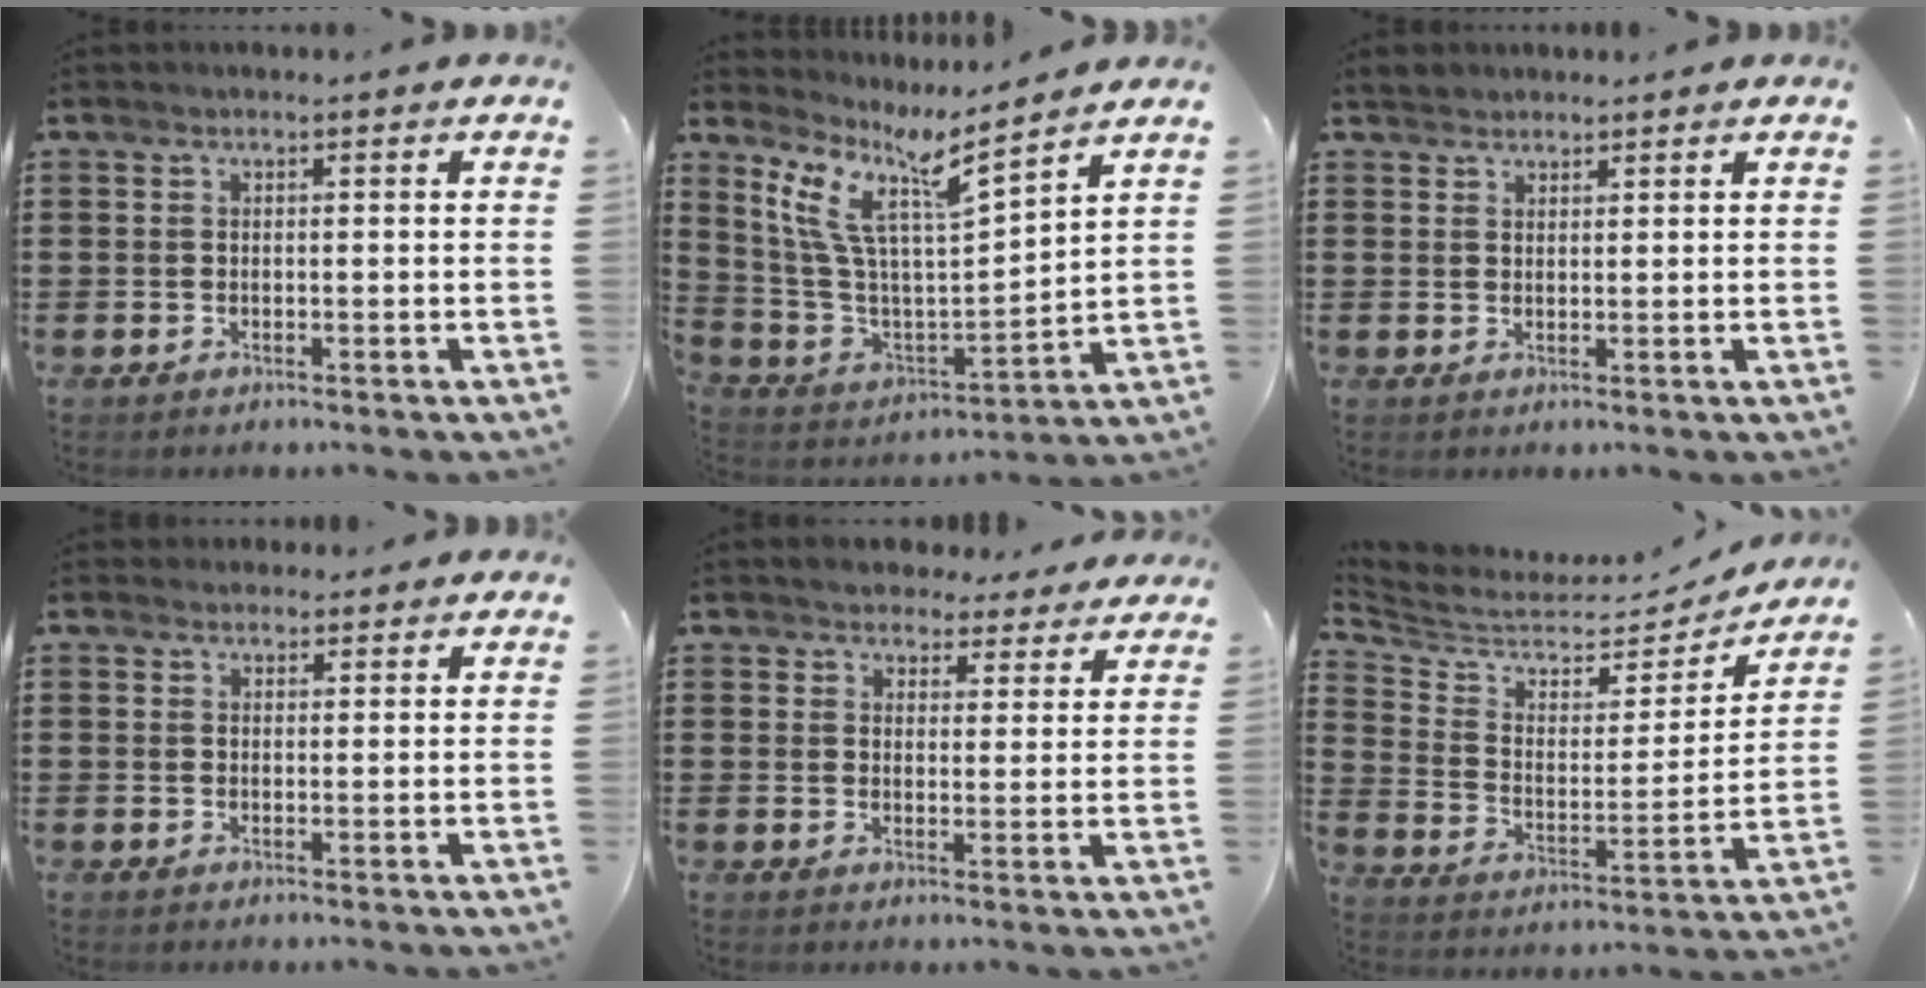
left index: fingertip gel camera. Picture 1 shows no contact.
{"total": 9.5, "force": [6.4, 1.7, 6.9], "torque": [-0.169, -0.044, 0.102]}
{"total": 1.6, "force": [1.5, 0.5, 0.0], "torque": [-0.004, 0.002, 0.031]}
{"total": 1.9, "force": [1.7, 0.9, 0.1], "torque": [-0.006, 0.005, 0.034]}
{"total": 3.9, "force": [3.7, 1.0, 0.1], "torque": [-0.010, -0.014, 0.067]}
{"total": 5.8, "force": [5.2, 2.2, 1.4], "torque": [-0.062, -0.041, 0.085]}